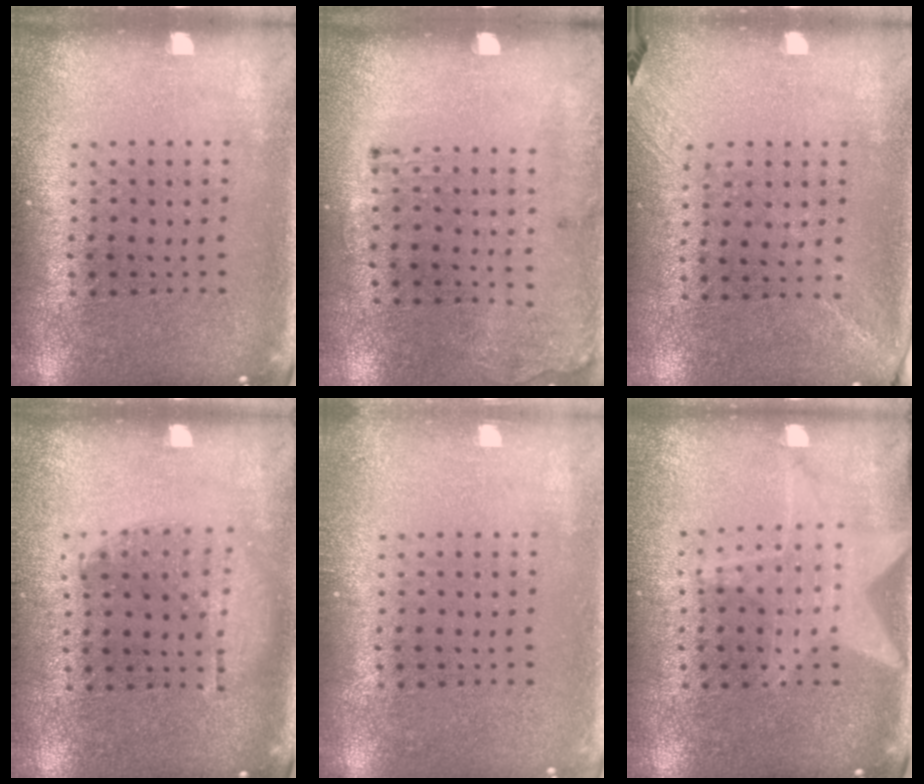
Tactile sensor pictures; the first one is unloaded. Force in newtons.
{"total": 1.8, "press": 1.2, "slide": 1.3}
{"total": 1.2, "press": 0.9, "slide": 0.8}
{"total": 1.1, "press": 0.9, "slide": 0.5}
{"total": 0.6, "press": 0.6, "slide": 0.0}
{"total": 1.4, "press": 1.4, "slide": 0.2}